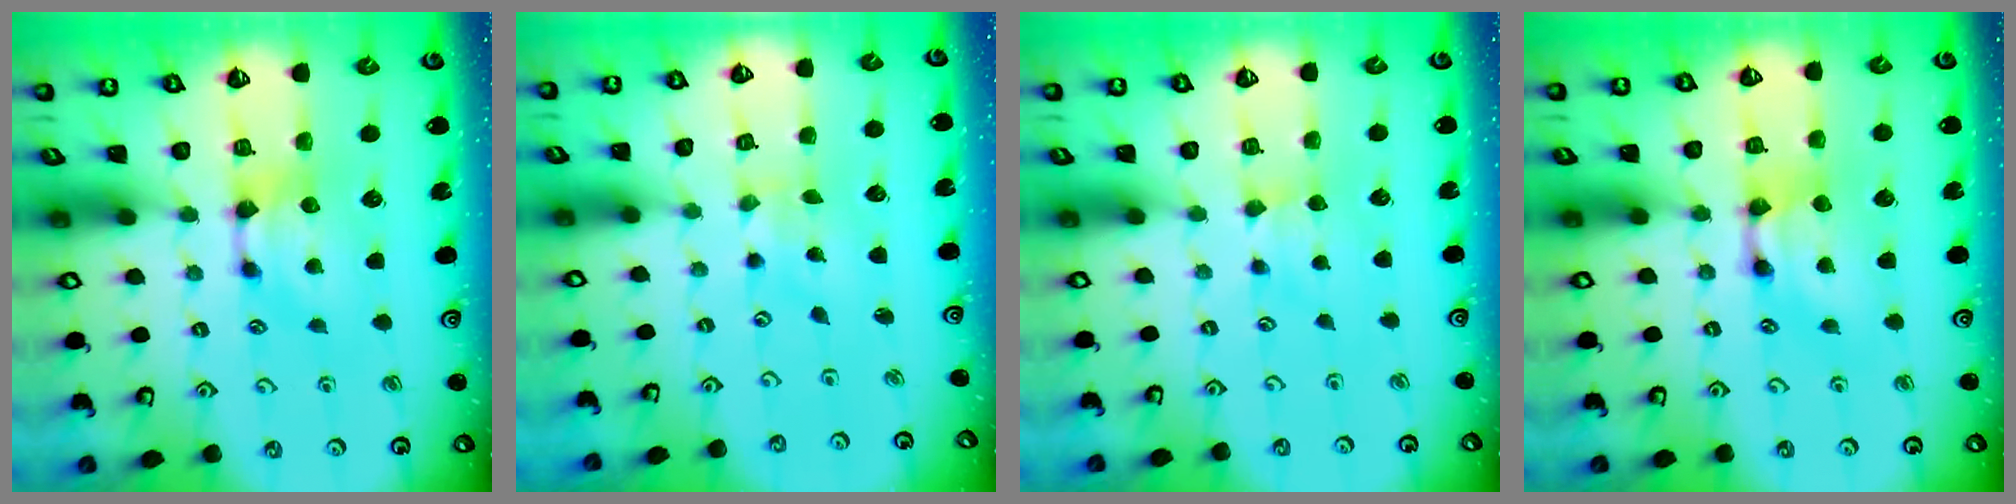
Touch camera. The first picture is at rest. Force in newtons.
{"total": 4.4, "press": 4.3, "slide": 0.9}
{"total": 1.1, "press": 1.0, "slide": 0.6}
{"total": 2.2, "press": 2.2, "slide": 0.1}